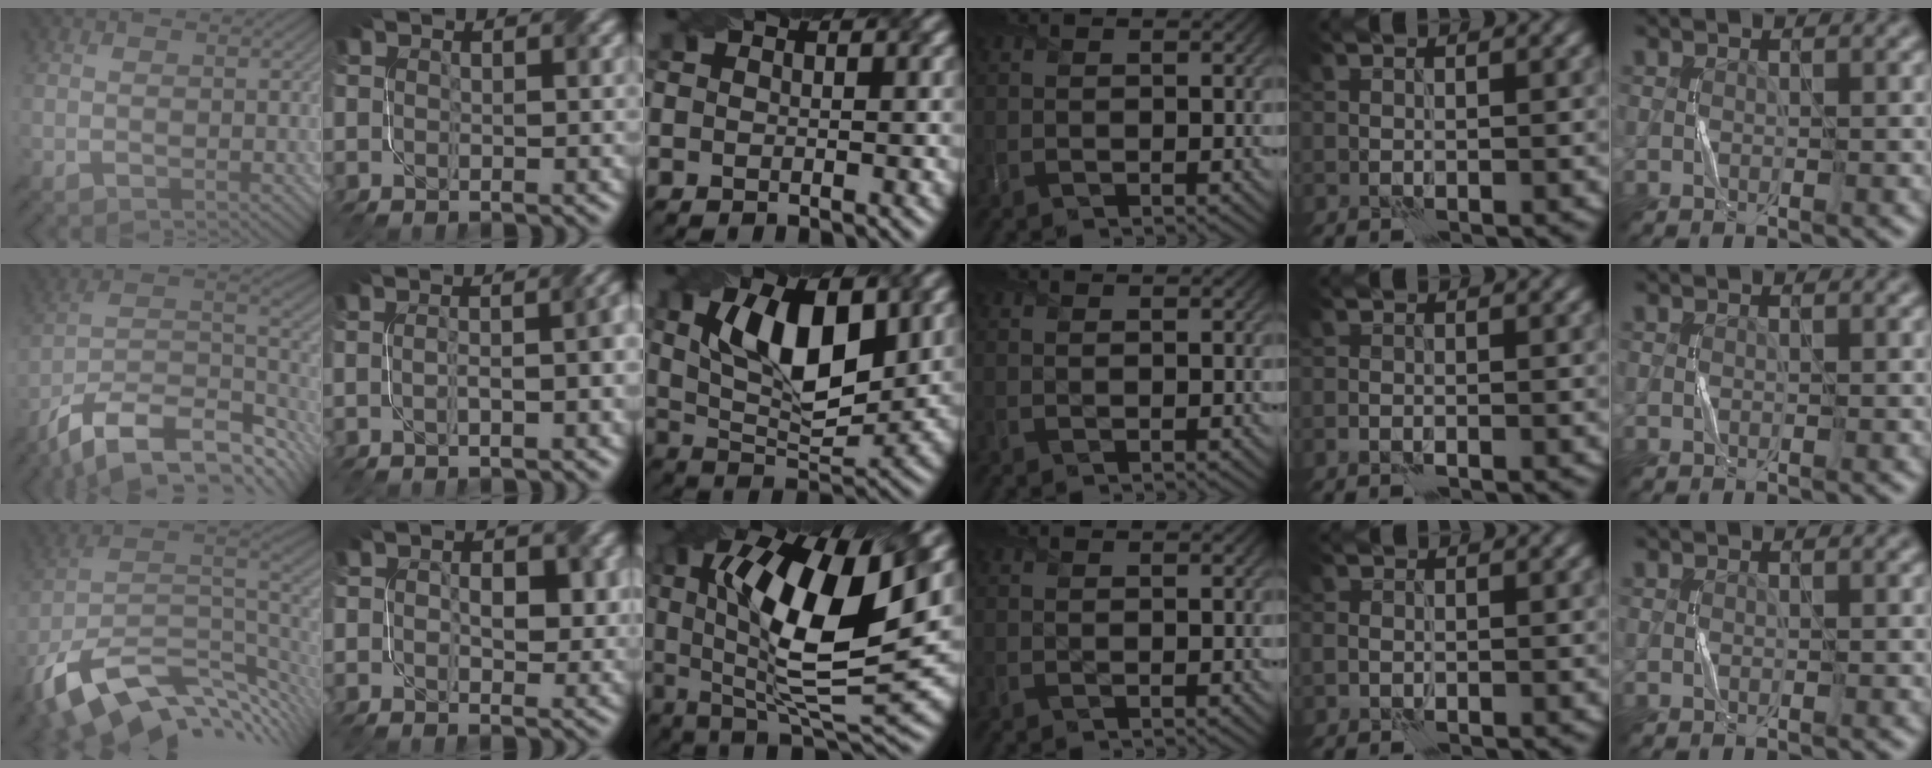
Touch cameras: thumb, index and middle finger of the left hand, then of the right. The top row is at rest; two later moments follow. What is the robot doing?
{"motion": "twist", "object": "screw"}